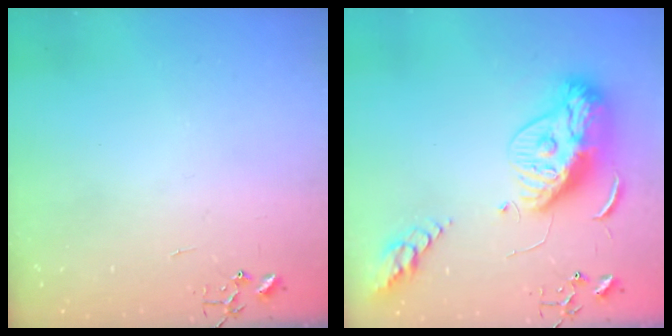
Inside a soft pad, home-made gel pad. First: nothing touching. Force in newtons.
{"total": 15.4, "press": 15.3, "slide": 1.4}